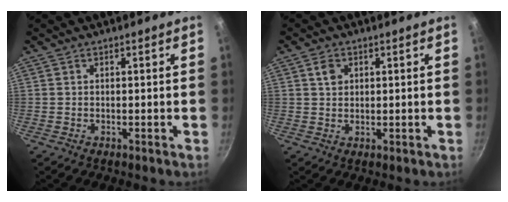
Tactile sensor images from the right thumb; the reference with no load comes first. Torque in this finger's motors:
{"motor_torque": [-0.06, 0.17, 0.50, -0.08, -0.01]}